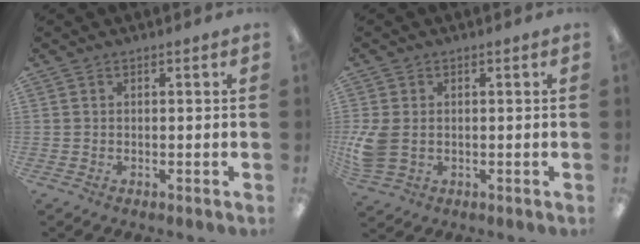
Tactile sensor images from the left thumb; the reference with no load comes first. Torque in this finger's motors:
{"motor_torque": [-0.03, 0.20, 0.21, -0.19, 0.06]}